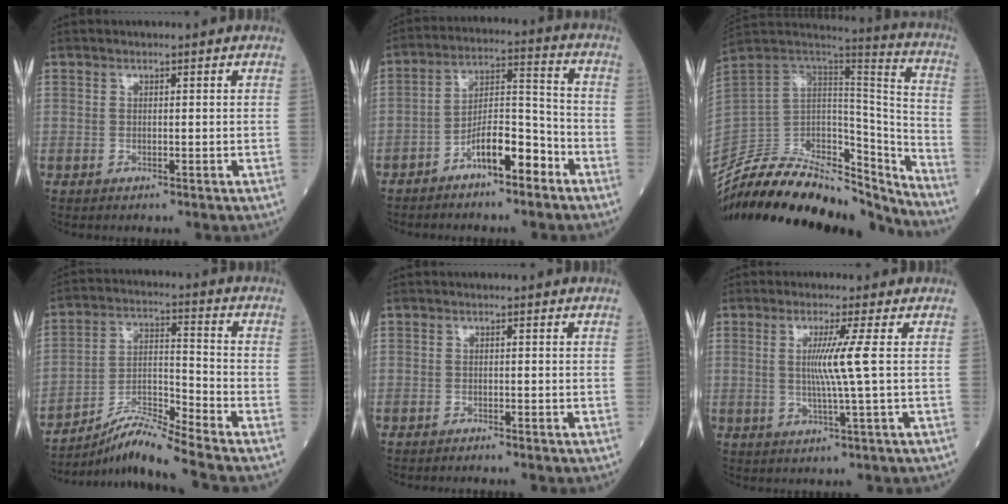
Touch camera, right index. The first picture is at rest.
{"total": 8.4, "force": [-5.3, 2.4, 6.2], "torque": [-0.108, 0.023, -0.094]}
{"total": 31.0, "force": [-28.1, 7.1, 10.9], "torque": [-0.187, -0.005, -0.435]}
{"total": 9.5, "force": [-8.6, -2.2, 3.3], "torque": [-0.069, 0.000, -0.158]}
{"total": 1.1, "force": [-1.0, -0.2, 0.3], "torque": [-0.006, 0.001, -0.016]}
{"total": 5.3, "force": [0.6, -1.7, 5.0], "torque": [-0.097, -0.007, 0.011]}